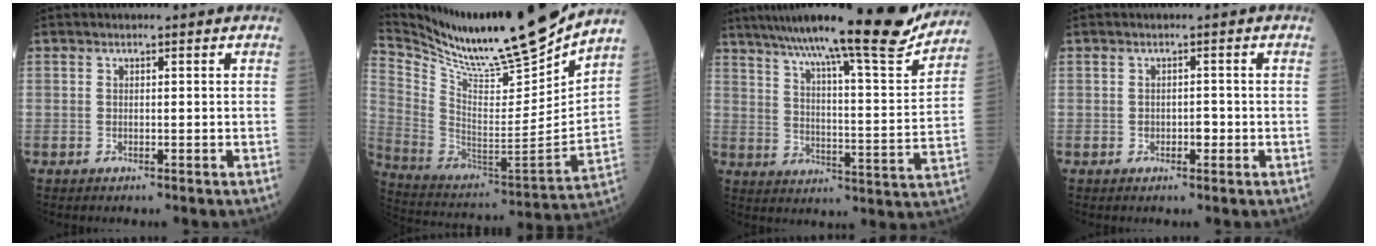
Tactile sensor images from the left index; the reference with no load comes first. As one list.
[{"total": 22.2, "force": [19.8, 0.1, 10.2], "torque": [-0.195, -0.056, 0.333]}, {"total": 23.3, "force": [19.9, 1.2, 12.1], "torque": [-0.199, -0.032, 0.278]}, {"total": 1.2, "force": [-0.5, 0.8, 0.8], "torque": [-0.011, -0.001, -0.007]}]